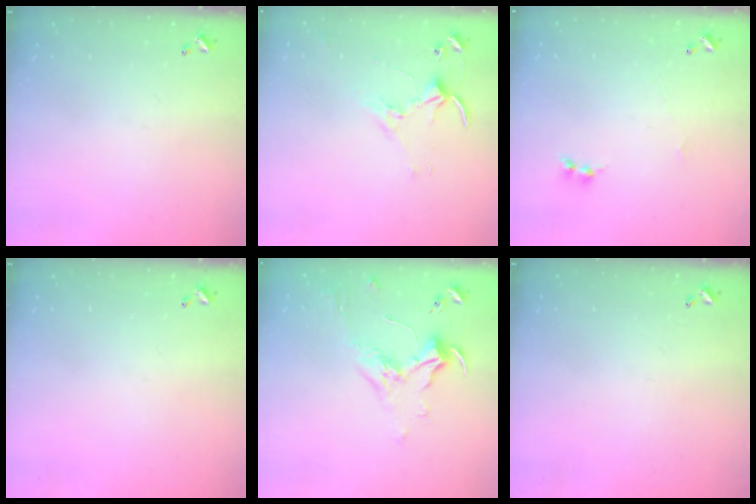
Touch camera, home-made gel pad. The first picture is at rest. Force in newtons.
{"total": 2.8, "press": 2.8, "slide": 0.4}
{"total": 1.7, "press": 1.6, "slide": 0.6}
{"total": 0.0}
{"total": 1.8, "press": 1.7, "slide": 0.7}
{"total": 0.0}